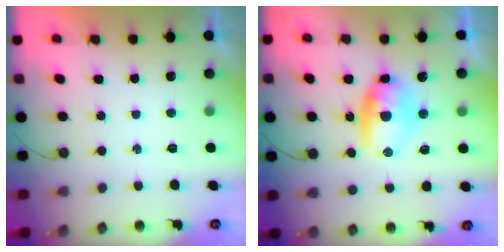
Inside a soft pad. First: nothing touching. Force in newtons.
{"total": 17.5, "press": 10.4, "slide": 14.1}